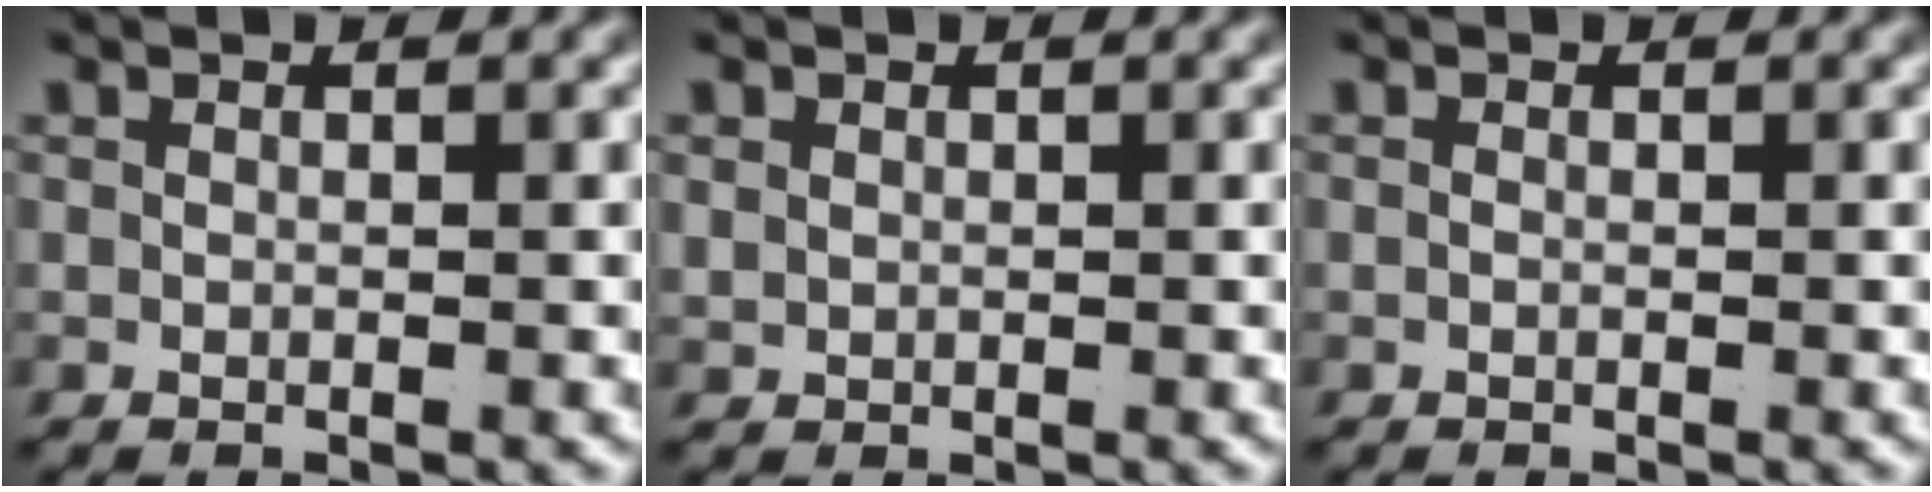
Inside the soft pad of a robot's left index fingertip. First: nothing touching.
{"total": 1.0, "force": [0.4, 0.8, 0.5], "torque": [-0.018, -0.007, 0.018]}
{"total": 0.0}